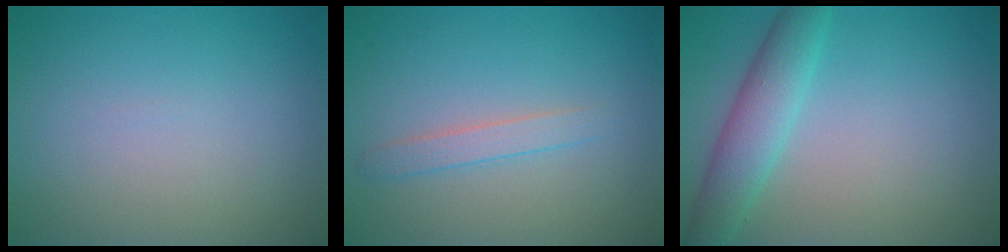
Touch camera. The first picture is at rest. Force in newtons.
{"total": 1.6, "press": 1.6, "slide": 0.1}
{"total": 4.0, "press": 4.0, "slide": 0.2}